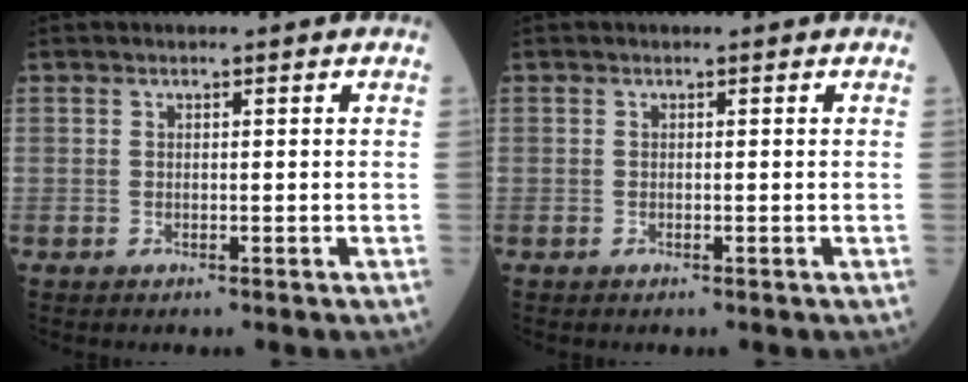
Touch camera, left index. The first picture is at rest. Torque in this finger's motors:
{"motor_torque": [0.00, 0.00, 0.00, -0.01]}